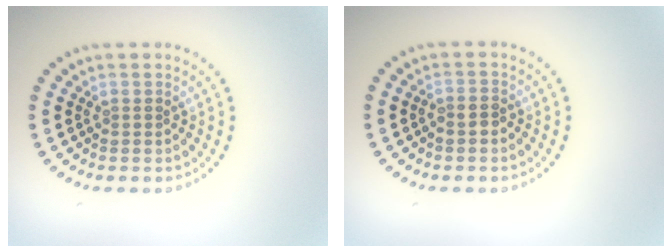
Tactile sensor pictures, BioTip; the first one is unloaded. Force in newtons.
{"total": 1.1, "press": 0.8, "slide": 0.8}